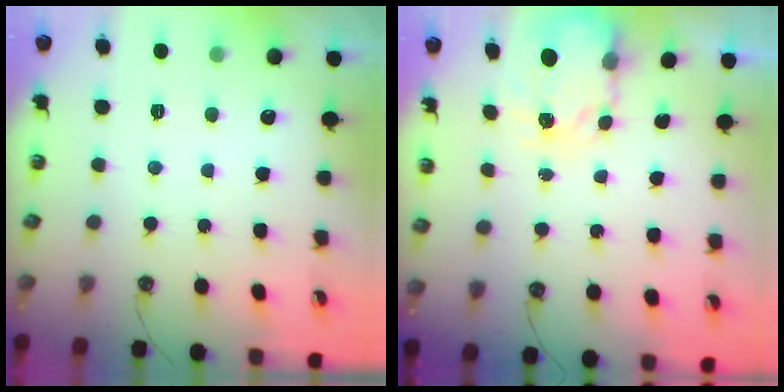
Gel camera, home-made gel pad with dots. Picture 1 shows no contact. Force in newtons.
{"total": 3.9, "press": 3.9, "slide": 0.3}